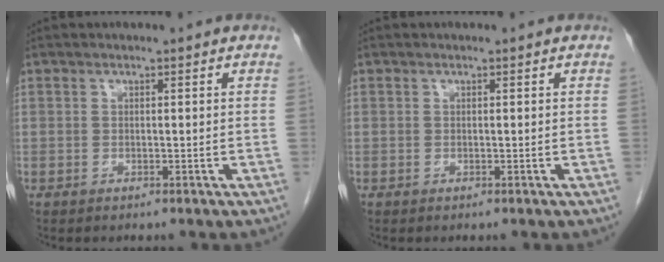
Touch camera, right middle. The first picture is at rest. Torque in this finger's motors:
{"motor_torque": [-0.22, -0.04, -0.01, 0.00]}